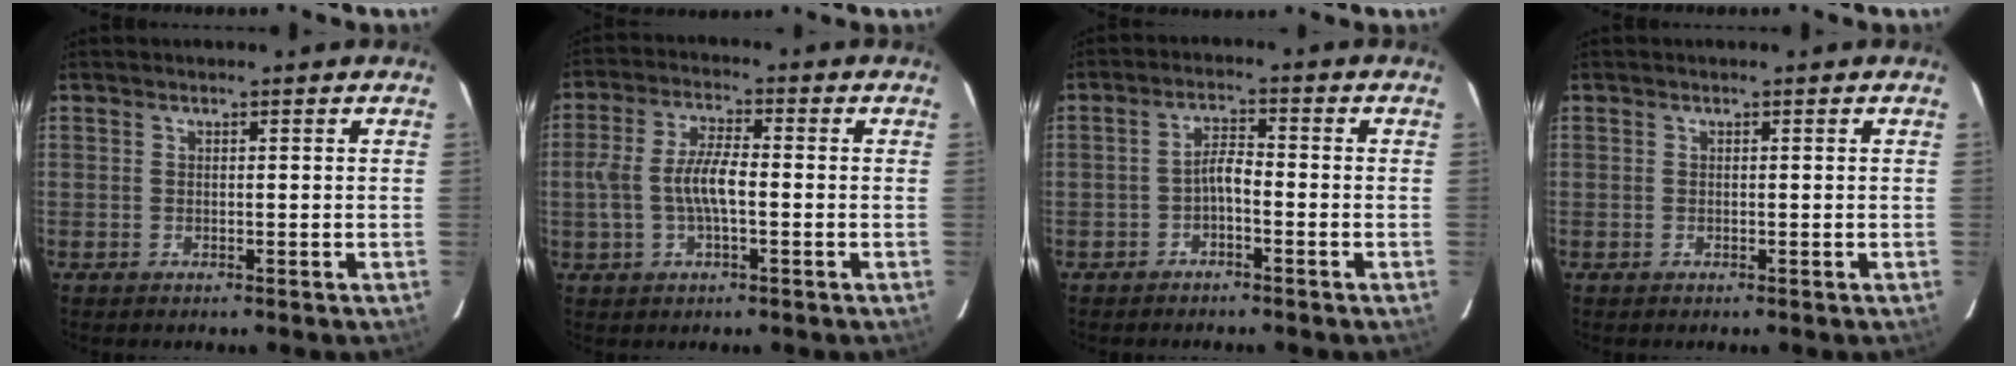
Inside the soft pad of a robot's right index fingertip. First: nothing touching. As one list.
[{"total": 7.5, "force": [-1.3, 2.5, 6.9], "torque": [-0.142, 0.009, -0.023]}, {"total": 2.8, "force": [-1.6, 0.7, 2.1], "torque": [-0.043, 0.010, -0.030]}, {"total": 0.0}]